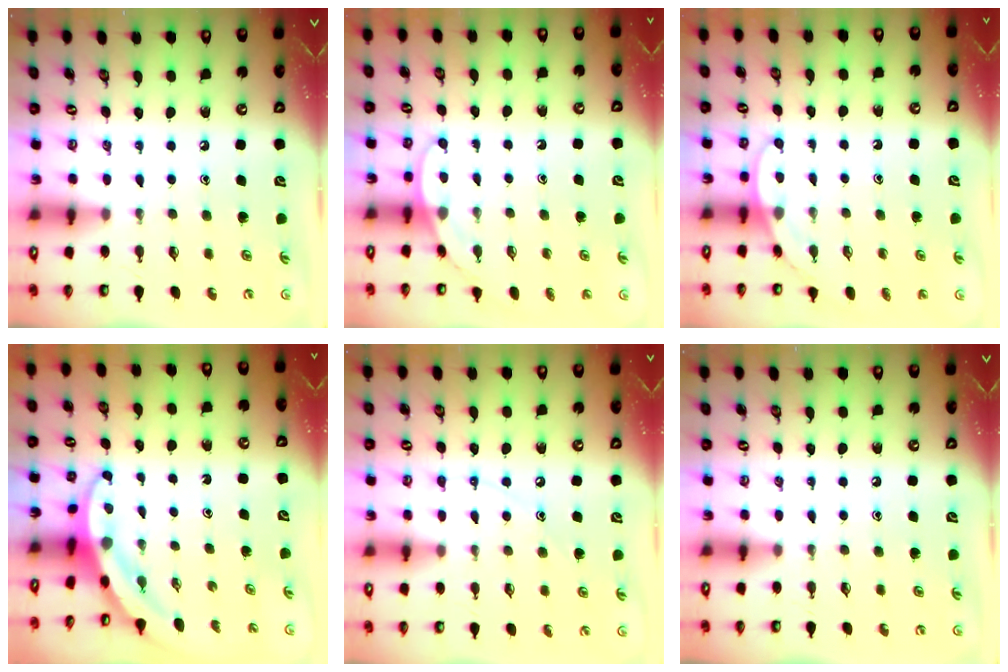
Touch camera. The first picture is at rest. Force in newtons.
{"total": 6.6, "press": 6.6, "slide": 0.2}
{"total": 6.6, "press": 6.6, "slide": 0.2}
{"total": 3.8, "press": 3.8, "slide": 0.5}
{"total": 6.0, "press": 5.9, "slide": 0.6}
{"total": 0.0}